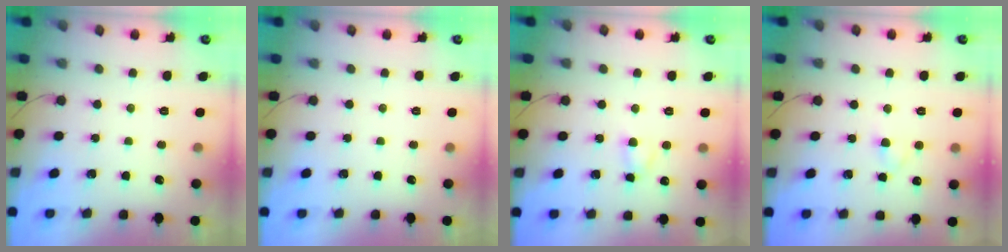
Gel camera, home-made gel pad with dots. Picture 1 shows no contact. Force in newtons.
{"total": 0.0}
{"total": 3.0, "press": 2.7, "slide": 1.2}
{"total": 2.5, "press": 2.3, "slide": 1.0}